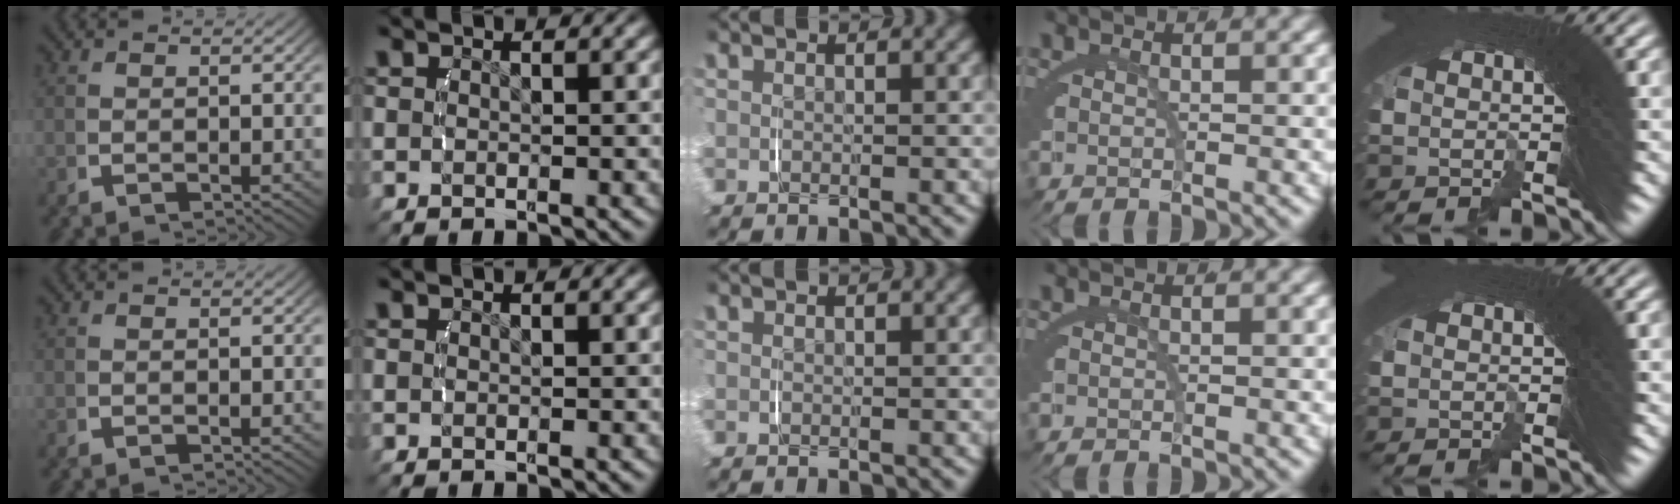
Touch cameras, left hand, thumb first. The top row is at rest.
{}